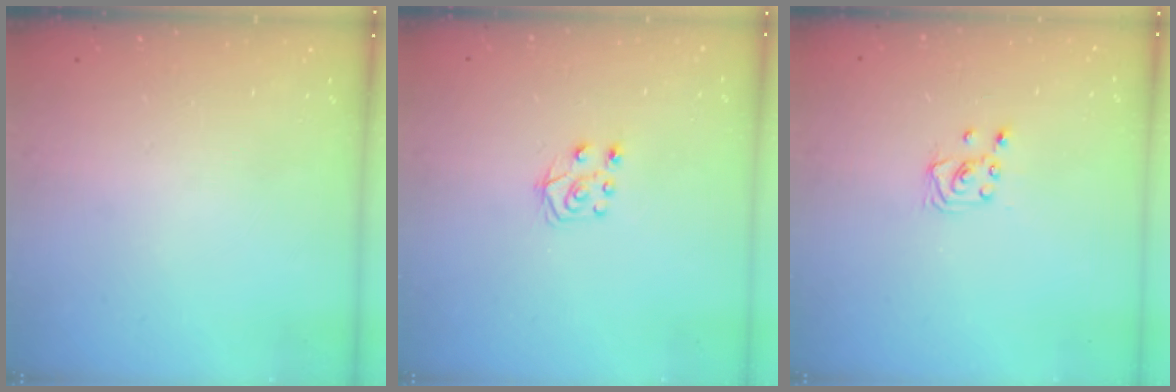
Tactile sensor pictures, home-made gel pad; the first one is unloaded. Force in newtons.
{"total": 5.7, "press": 5.7, "slide": 0.5}
{"total": 2.0, "press": 2.0, "slide": 0.2}